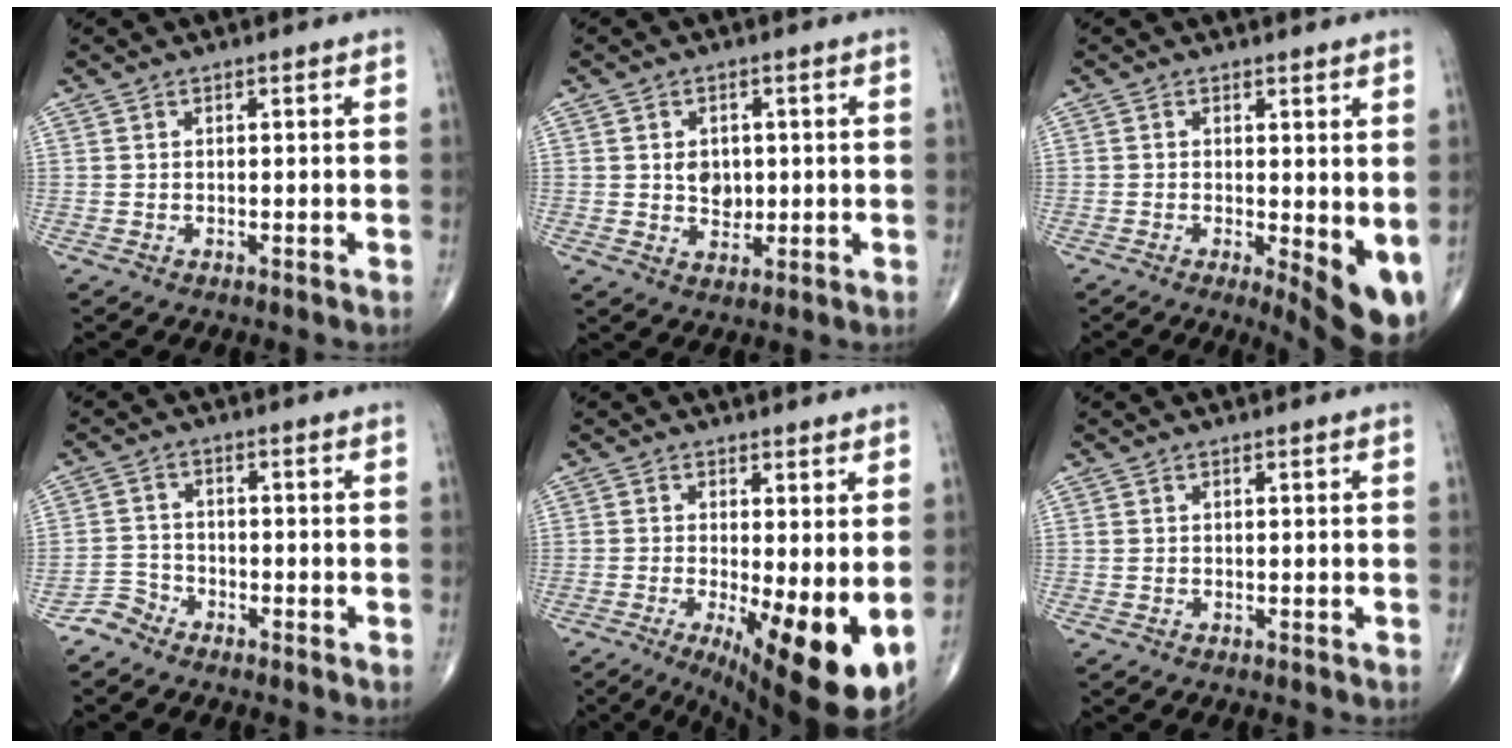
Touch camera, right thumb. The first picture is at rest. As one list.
[{"total": 4.4, "force": [0.4, 3.5, 2.8], "torque": [-0.025, -0.003, 0.012]}, {"total": 8.7, "force": [-0.7, 2.9, 8.1], "torque": [-0.104, -0.019, -0.005]}, {"total": 3.0, "force": [-2.7, 1.4, -0.3], "torque": [0.013, 0.004, -0.061]}, {"total": 13.6, "force": [-2.5, 4.0, 12.7], "torque": [-0.184, -0.026, -0.023]}, {"total": 0.0}]